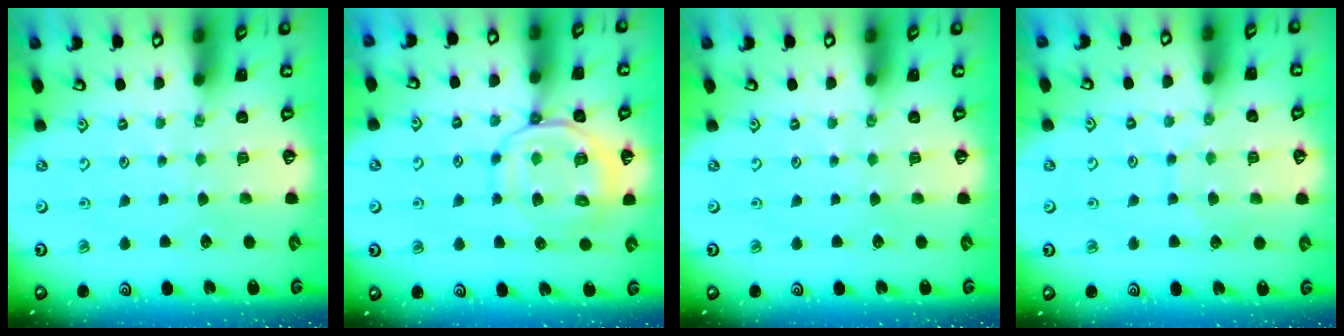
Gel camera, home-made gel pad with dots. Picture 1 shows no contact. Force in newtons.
{"total": 12.1, "press": 12.0, "slide": 1.6}
{"total": 0.0}
{"total": 6.7, "press": 6.6, "slide": 0.6}